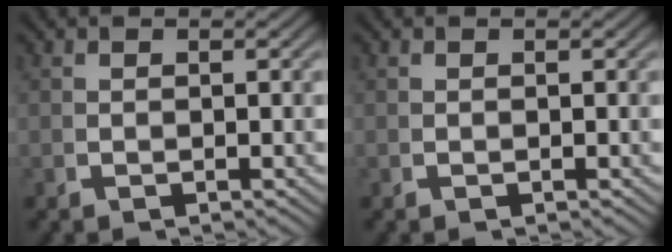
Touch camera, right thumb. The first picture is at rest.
{"total": 0.0}